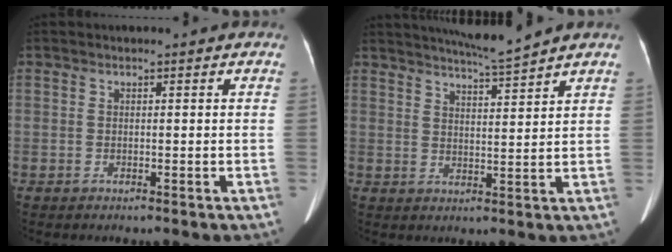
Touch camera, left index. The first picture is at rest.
{"total": 6.7, "force": [6.2, -1.5, 2.2], "torque": [-0.043, -0.007, 0.102]}